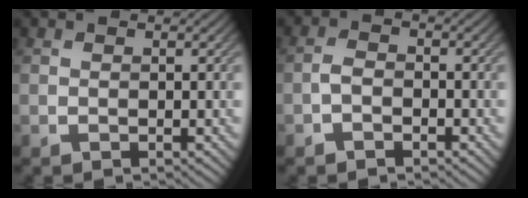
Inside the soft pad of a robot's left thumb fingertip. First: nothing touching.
{"total": 1.8, "force": [-1.2, 1.0, 1.0], "torque": [-0.019, 0.005, -0.028]}